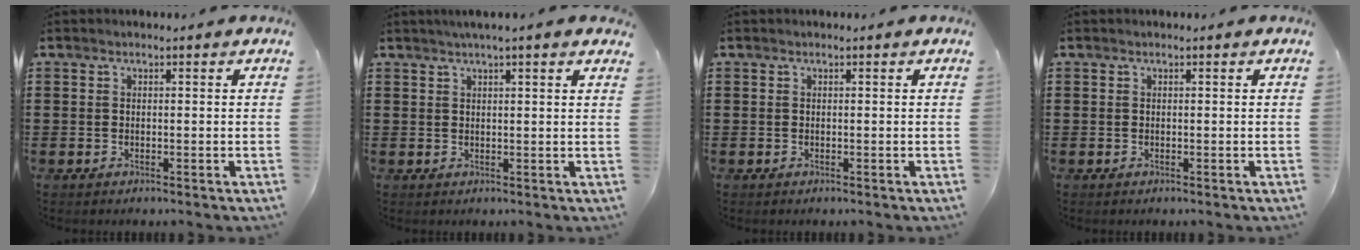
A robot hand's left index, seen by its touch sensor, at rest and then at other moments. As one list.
[{"total": 2.0, "force": [1.6, -0.2, 1.3], "torque": [-0.027, 0.003, 0.029]}, {"total": 0.0}, {"total": 0.0}]